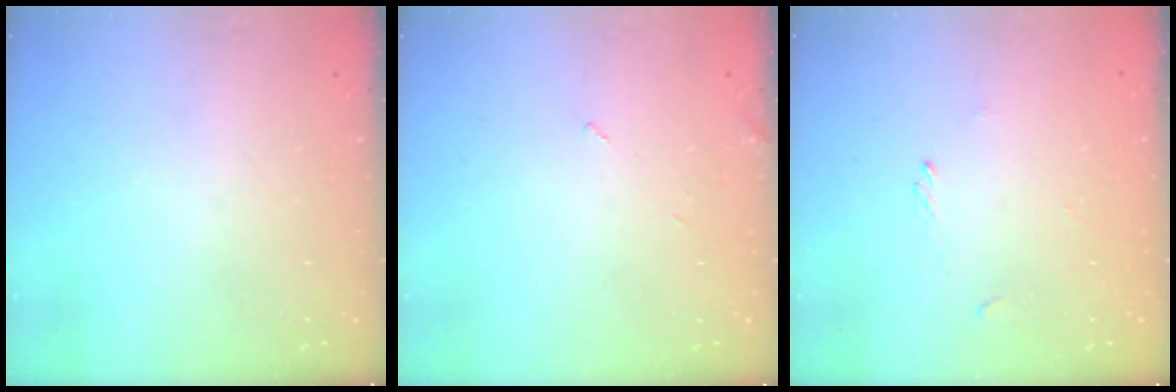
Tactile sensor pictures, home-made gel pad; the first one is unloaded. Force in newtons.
{"total": 2.2, "press": 2.2, "slide": 0.3}
{"total": 0.0}